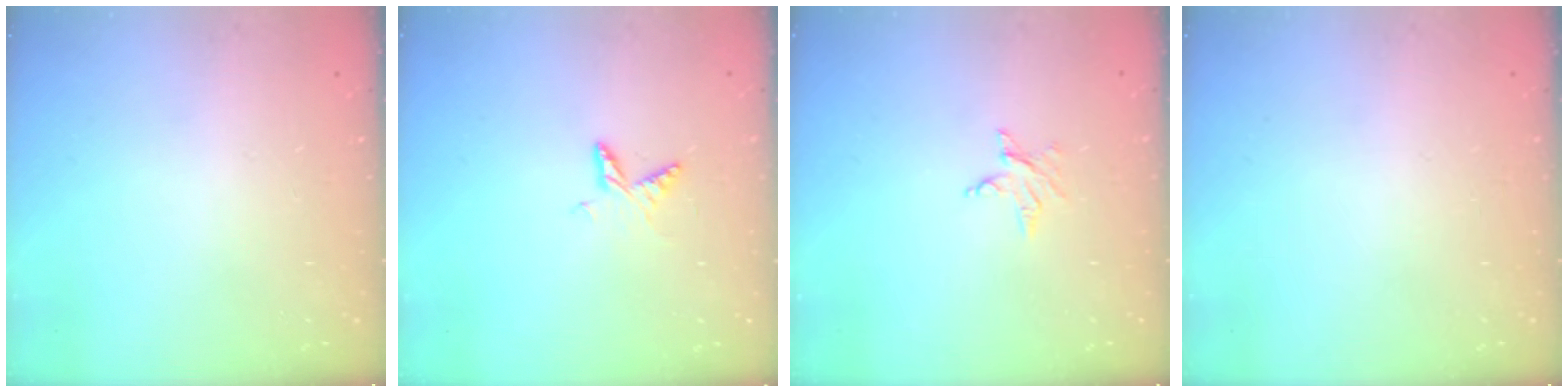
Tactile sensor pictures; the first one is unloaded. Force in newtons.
{"total": 6.3, "press": 6.3, "slide": 0.8}
{"total": 2.5, "press": 2.5, "slide": 0.4}
{"total": 0.0}